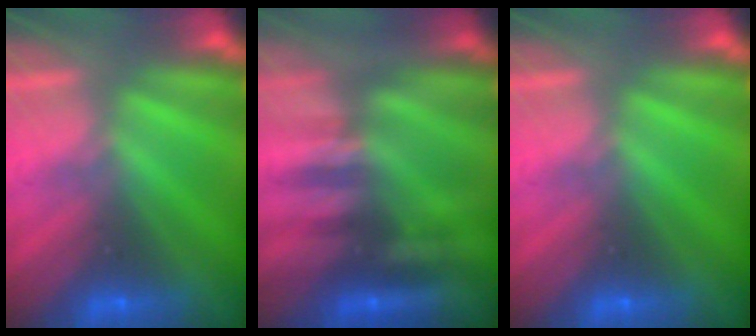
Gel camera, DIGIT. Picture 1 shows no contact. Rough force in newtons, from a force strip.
{"total": 2.4}
{"total": 0.0}